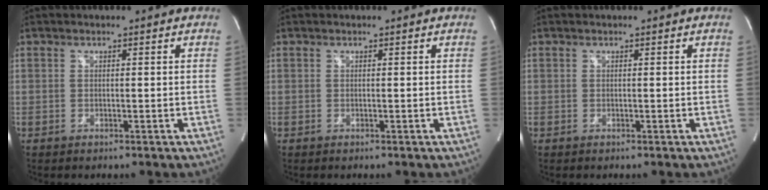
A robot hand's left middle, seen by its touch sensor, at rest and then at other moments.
{"total": 0.0}
{"total": 0.0}